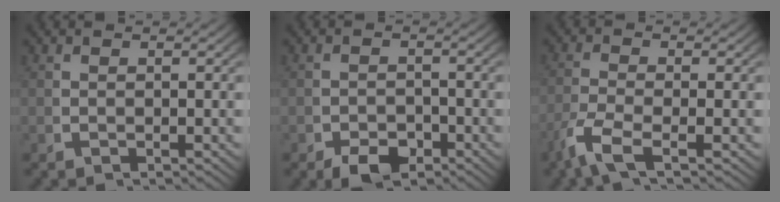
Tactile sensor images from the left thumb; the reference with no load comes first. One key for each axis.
{"total": 3.2, "fx": -2.2, "fy": 1.7, "fz": 1.6, "tx": -0.022, "ty": -0.018, "tz": -0.035}
{"total": 4.2, "fx": -2.0, "fy": 1.4, "fz": 3.4, "tx": -0.091, "ty": -0.017, "tz": -0.032}